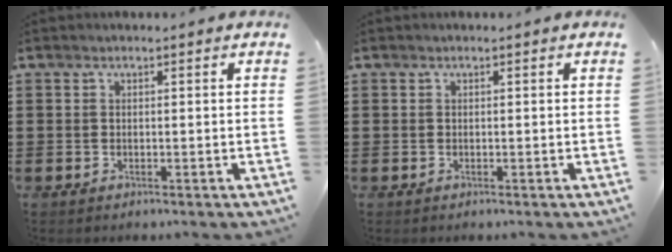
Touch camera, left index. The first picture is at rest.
{"total": 0.0}